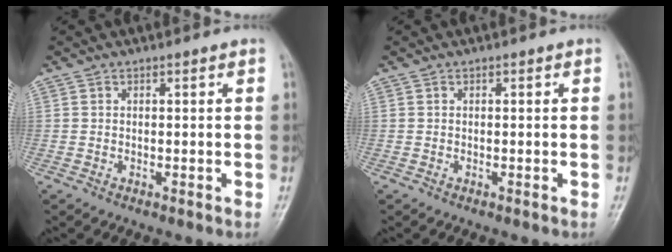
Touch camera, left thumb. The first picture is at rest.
{"total": 0.0}